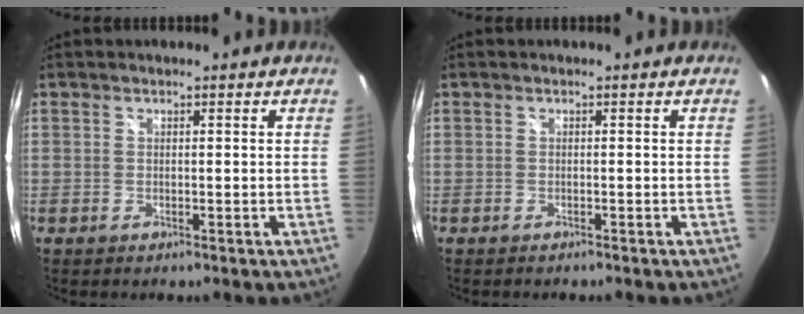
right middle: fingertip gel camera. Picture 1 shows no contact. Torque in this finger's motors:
{"motor_torque": [0.22, -0.17, 0.03, 0.00]}